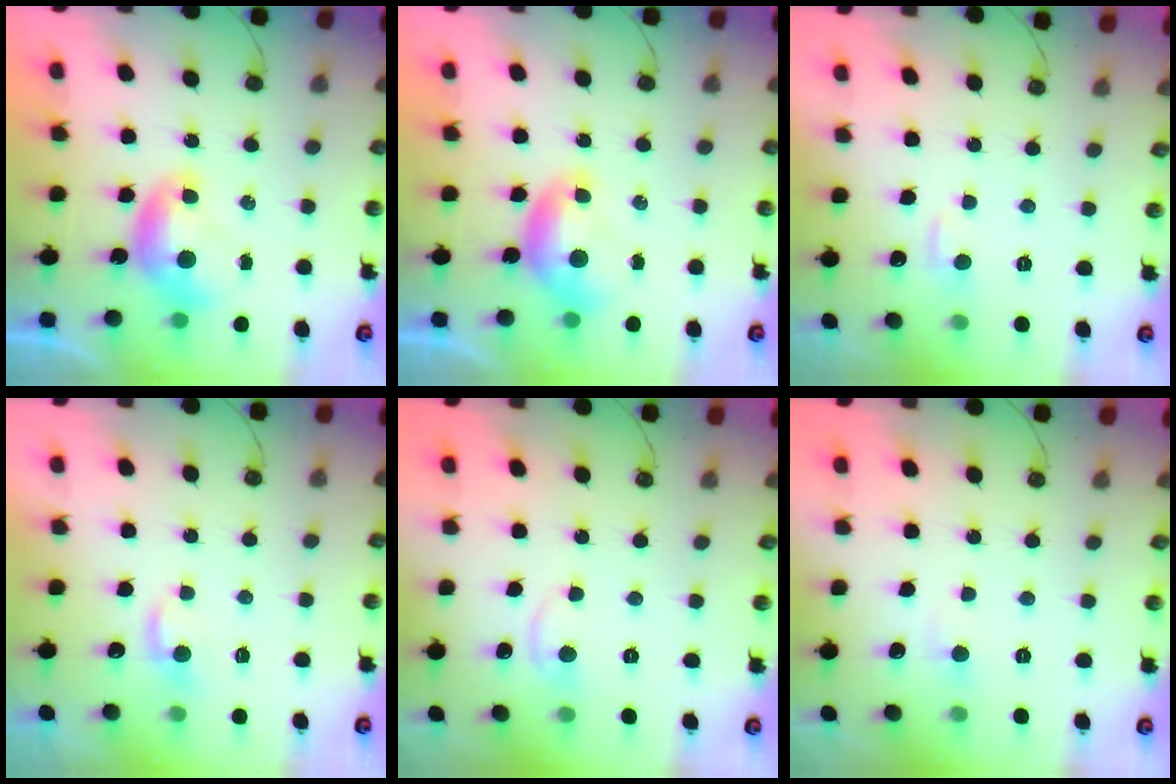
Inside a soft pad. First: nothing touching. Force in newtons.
{"total": 0.0}
{"total": 1.8, "press": 1.7, "slide": 0.6}
{"total": 0.9, "press": 0.5, "slide": 0.7}
{"total": 1.0, "press": 0.7, "slide": 0.8}
{"total": 0.8, "press": 0.4, "slide": 0.6}